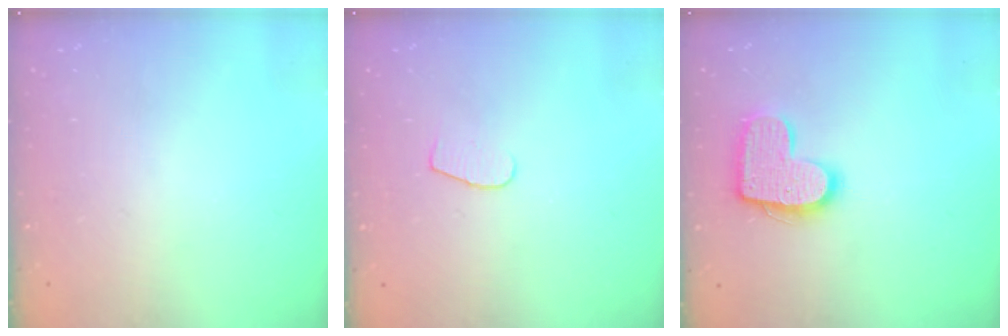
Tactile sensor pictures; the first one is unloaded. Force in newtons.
{"total": 4.6, "press": 4.5, "slide": 0.4}
{"total": 13.5, "press": 13.5, "slide": 0.7}